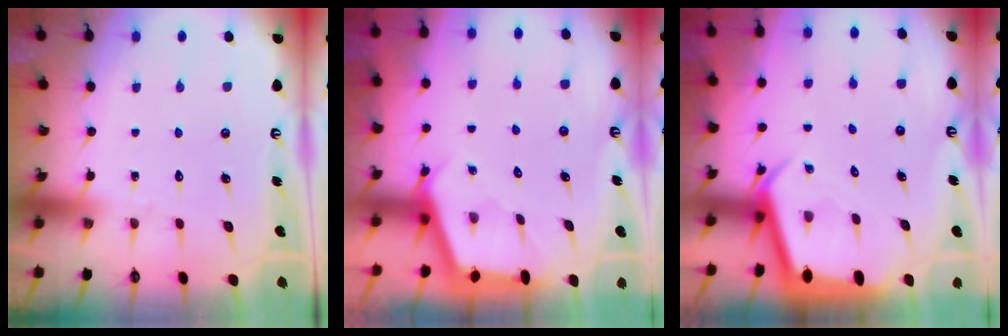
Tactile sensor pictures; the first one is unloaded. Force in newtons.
{"total": 2.5, "press": 2.5, "slide": 0.3}
{"total": 3.7, "press": 3.7, "slide": 0.2}